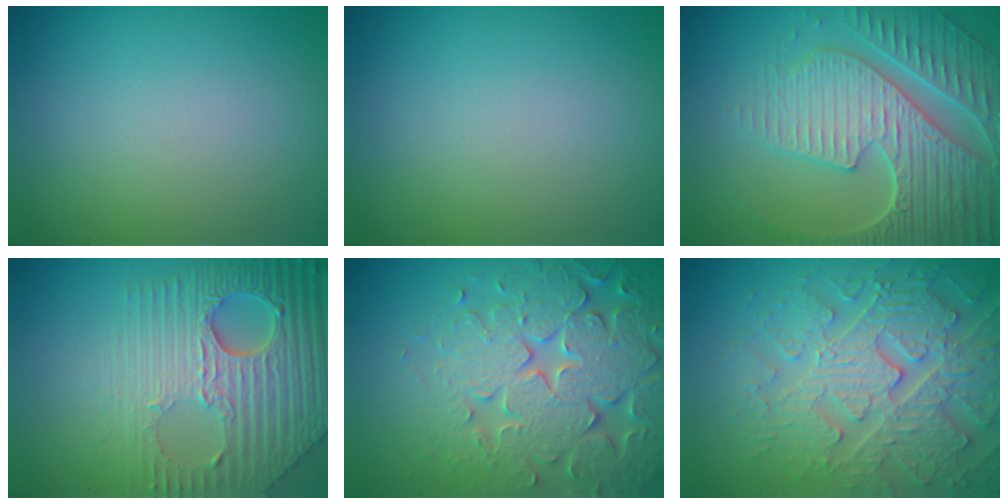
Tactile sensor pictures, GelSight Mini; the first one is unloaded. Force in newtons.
{"total": 0.0}
{"total": 7.8, "press": 6.0, "slide": 5.0}
{"total": 8.4, "press": 5.9, "slide": 6.0}
{"total": 7.7, "press": 7.6, "slide": 1.6}
{"total": 6.8, "press": 5.8, "slide": 3.6}